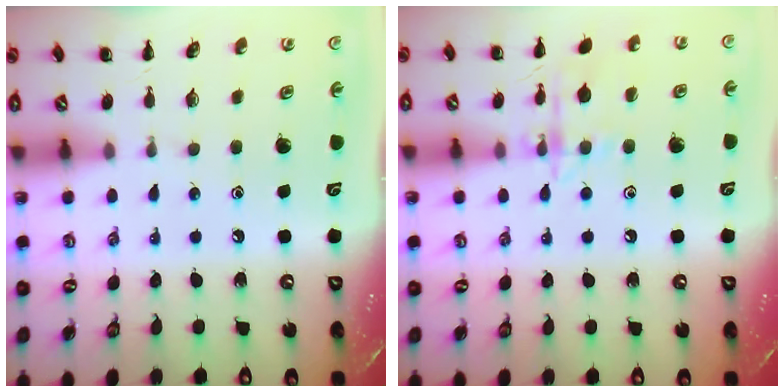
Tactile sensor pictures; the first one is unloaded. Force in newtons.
{"total": 12.2, "press": 12.1, "slide": 1.0}